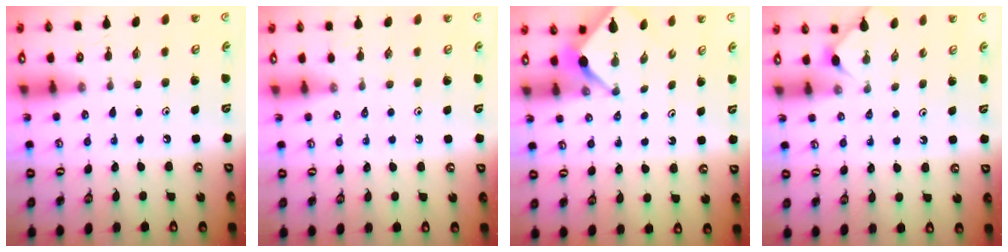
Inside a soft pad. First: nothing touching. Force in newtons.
{"total": 1.9, "press": 1.8, "slide": 0.4}
{"total": 2.5, "press": 2.5, "slide": 0.3}
{"total": 1.7, "press": 1.6, "slide": 0.5}